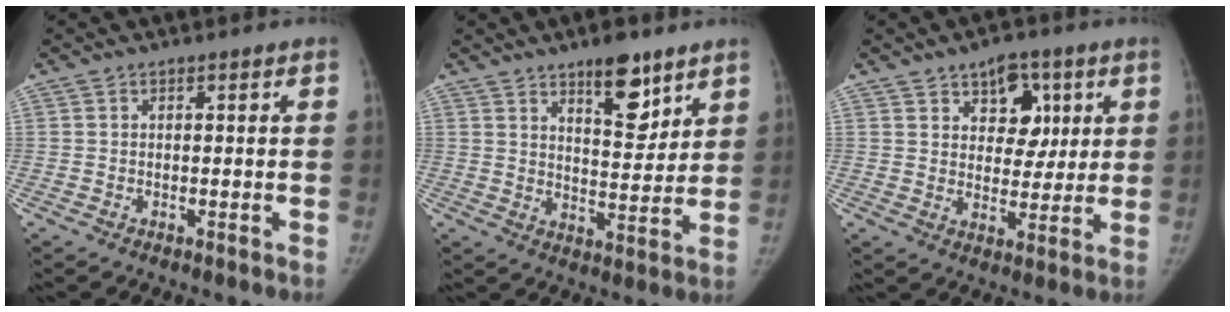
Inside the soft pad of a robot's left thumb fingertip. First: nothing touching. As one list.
[{"total": 10.3, "force": [6.8, 4.0, 6.6], "torque": [-0.074, -0.048, 0.109]}, {"total": 9.4, "force": [4.3, 6.3, 5.6], "torque": [-0.039, -0.018, 0.063]}]